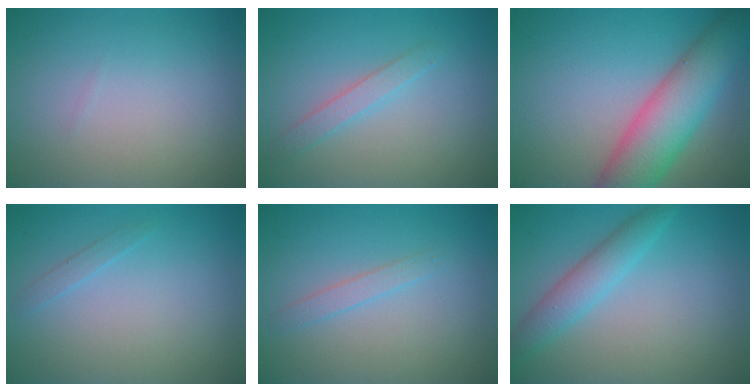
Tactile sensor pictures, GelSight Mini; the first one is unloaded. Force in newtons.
{"total": 1.6, "press": 1.6, "slide": 0.0}
{"total": 8.2, "press": 8.2, "slide": 0.2}
{"total": 0.7, "press": 0.7, "slide": 0.0}
{"total": 1.2, "press": 1.2, "slide": 0.1}
{"total": 3.1, "press": 3.1, "slide": 0.2}